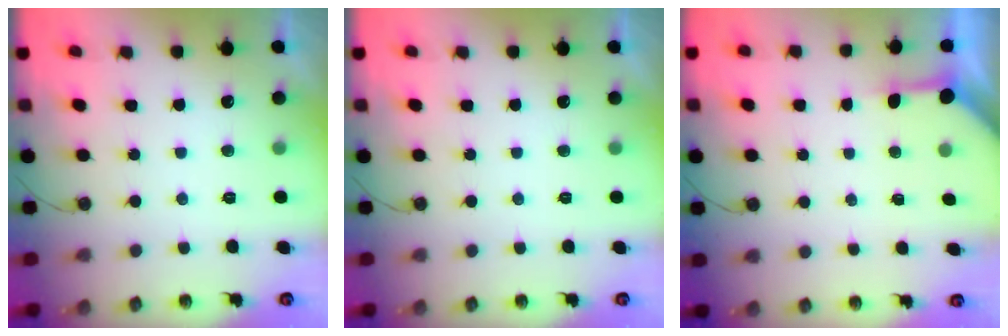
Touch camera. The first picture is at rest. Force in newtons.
{"total": 0.0}
{"total": 3.4, "press": 3.4, "slide": 0.5}